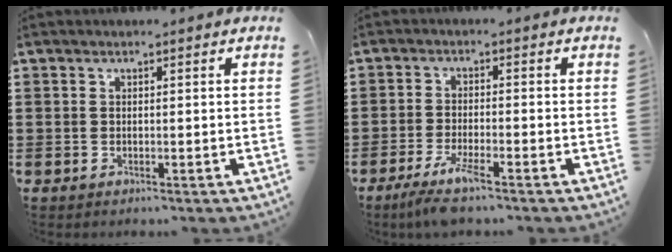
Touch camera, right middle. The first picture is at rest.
{"total": 4.7, "force": [-3.3, 0.2, 3.4], "torque": [-0.073, -0.016, -0.062]}